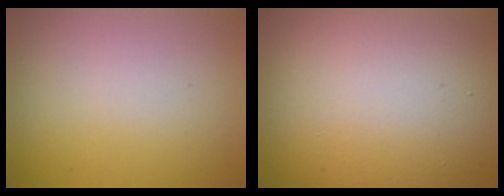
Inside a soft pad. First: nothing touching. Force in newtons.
{"total": 17.1, "press": 17.0, "slide": 1.3}